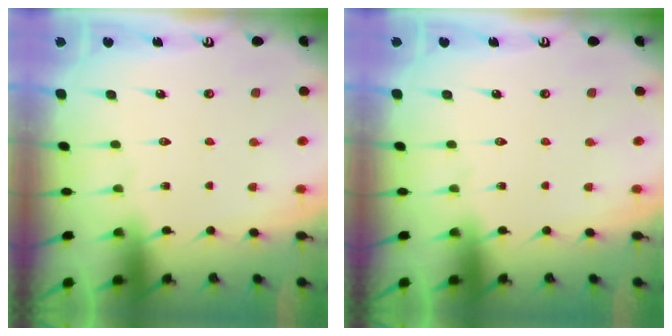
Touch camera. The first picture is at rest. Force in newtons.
{"total": 0.0}